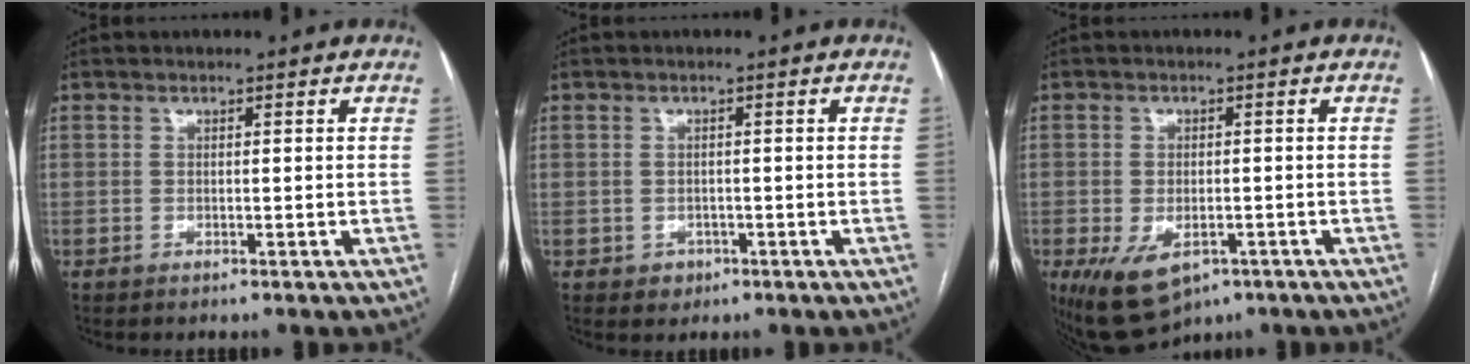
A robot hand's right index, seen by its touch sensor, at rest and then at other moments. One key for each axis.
{"total": 2.2, "fx": -0.8, "fy": 2.0, "fz": 0.4, "tx": 0.003, "ty": 0.006, "tz": -0.007}
{"total": 8.9, "fx": -4.6, "fy": 5.0, "fz": 5.8, "tx": -0.100, "ty": -0.010, "tz": -0.060}